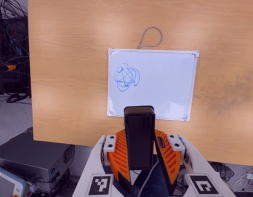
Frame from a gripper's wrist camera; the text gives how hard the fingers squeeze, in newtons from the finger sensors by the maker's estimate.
{"total": 5.4, "left": 5.0, "right": 5.8}